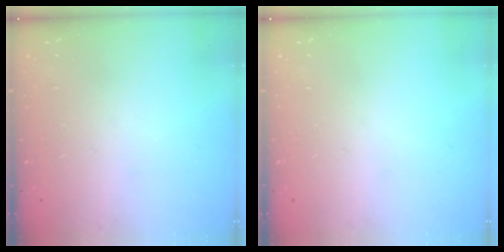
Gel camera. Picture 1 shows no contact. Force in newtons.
{"total": 0.0}